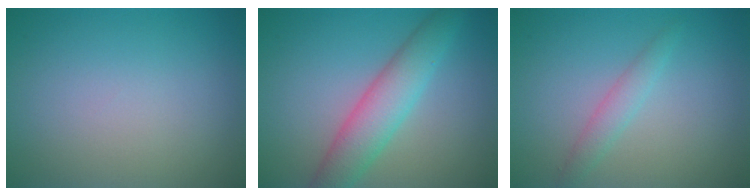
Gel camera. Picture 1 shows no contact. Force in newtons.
{"total": 4.9, "press": 4.9, "slide": 0.1}
{"total": 1.7, "press": 1.7, "slide": 0.1}